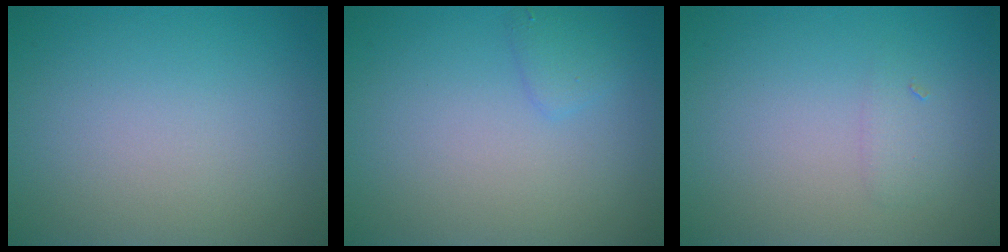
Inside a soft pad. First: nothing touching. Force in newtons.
{"total": 1.2, "press": 1.2, "slide": 0.1}
{"total": 1.0, "press": 1.0, "slide": 0.1}